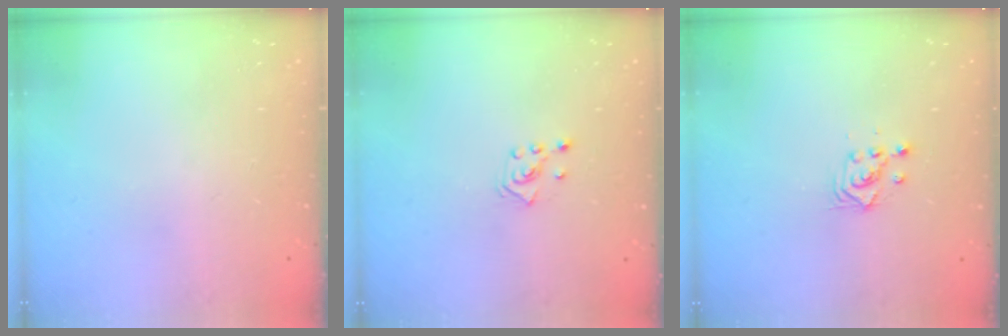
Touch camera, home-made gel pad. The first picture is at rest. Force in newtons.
{"total": 2.8, "press": 2.7, "slide": 0.7}
{"total": 2.3, "press": 2.3, "slide": 0.1}